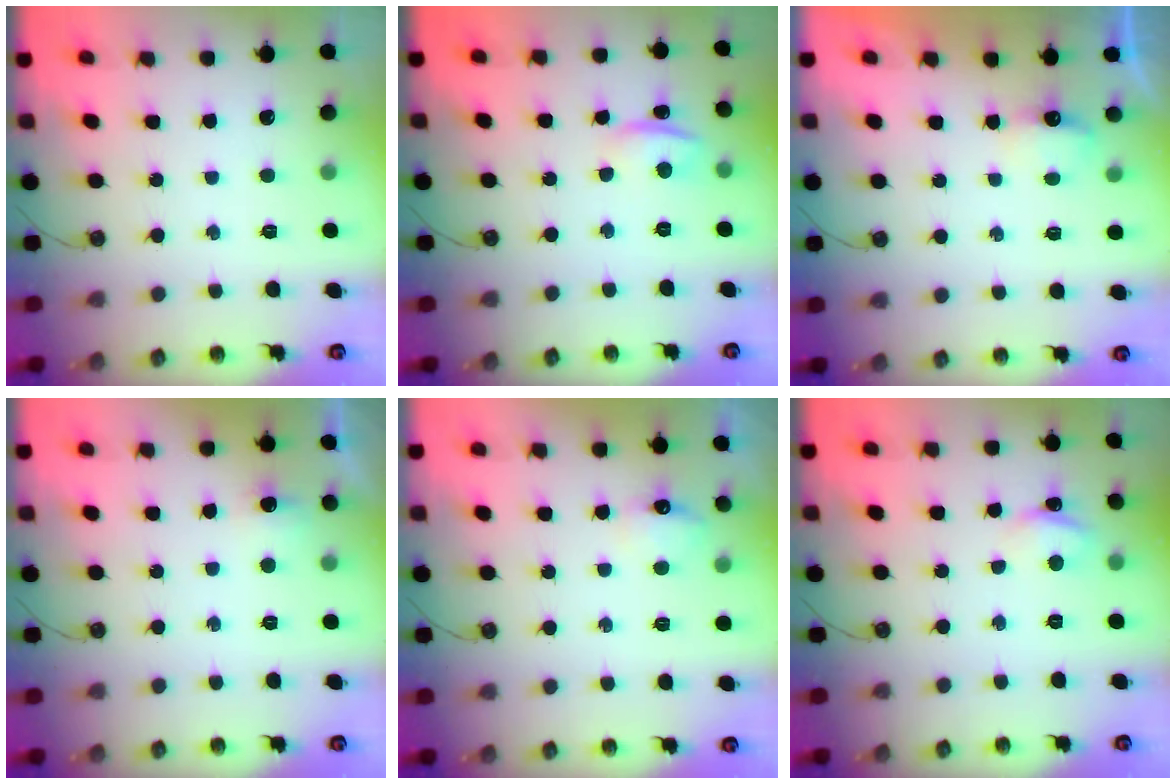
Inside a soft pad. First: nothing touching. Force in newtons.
{"total": 1.6, "press": 1.4, "slide": 0.7}
{"total": 4.0, "press": 3.9, "slide": 0.7}
{"total": 5.9, "press": 5.8, "slide": 0.9}
{"total": 6.2, "press": 6.1, "slide": 0.9}
{"total": 4.0, "press": 3.9, "slide": 0.5}